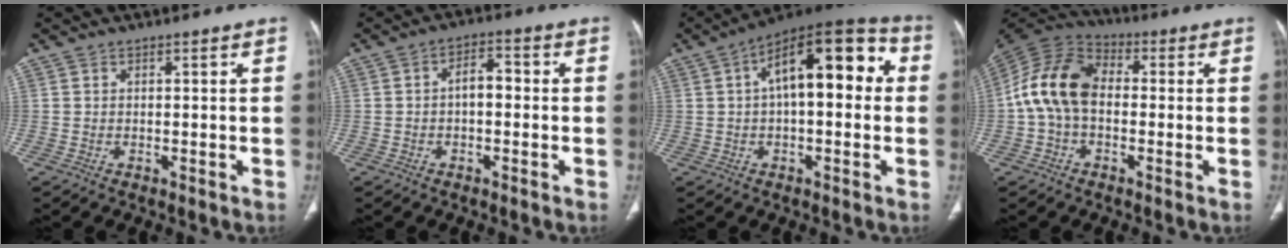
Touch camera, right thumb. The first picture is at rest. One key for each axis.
{"total": 4.7, "fx": -0.4, "fy": 2.6, "fz": 3.8, "tx": -0.051, "ty": 0.020, "tz": -0.014}
{"total": 17.9, "fx": 3.1, "fy": 8.0, "fz": 15.8, "tx": -0.209, "ty": 0.047, "tz": 0.036}
{"total": 12.6, "fx": -0.5, "fy": 8.6, "fz": 9.2, "tx": -0.170, "ty": 0.034, "tz": -0.023}